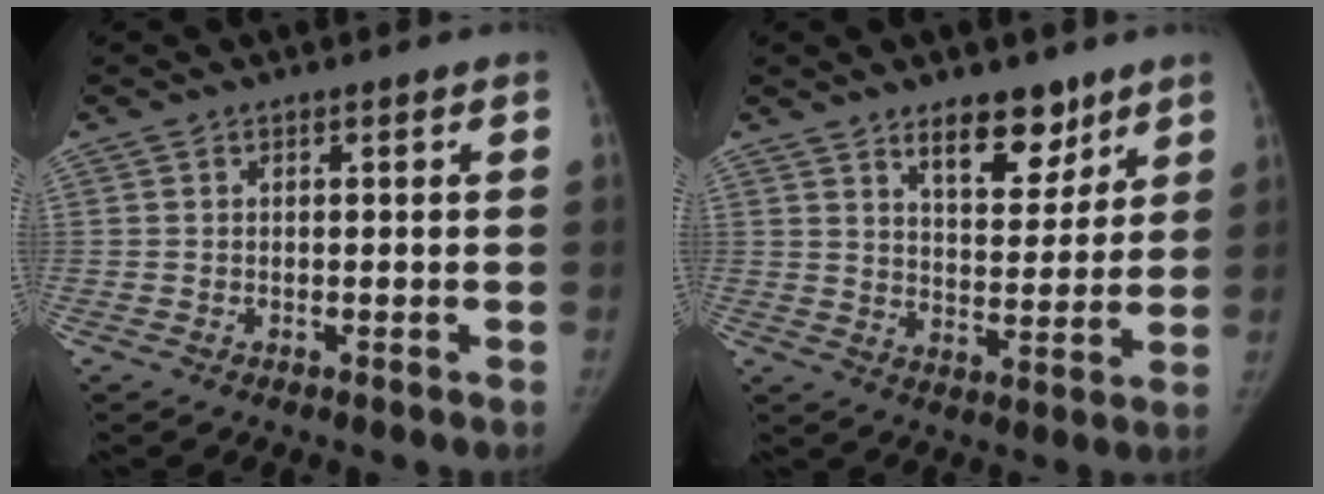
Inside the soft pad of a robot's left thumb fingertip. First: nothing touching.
{"total": 10.1, "force": [6.9, 4.7, 5.7], "torque": [-0.054, -0.048, 0.114]}